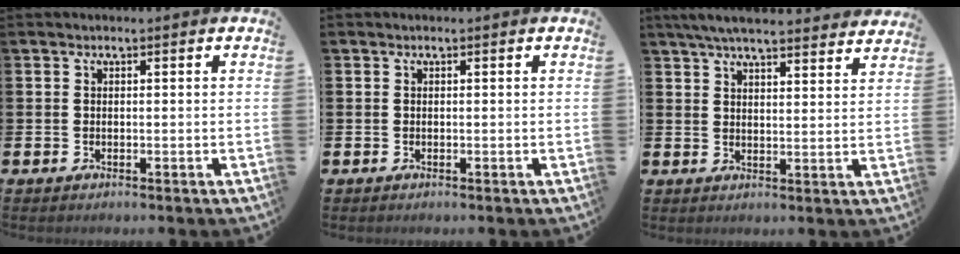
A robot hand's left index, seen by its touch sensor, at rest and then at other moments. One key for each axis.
{"total": 0.0}
{"total": 5.8, "fx": 5.5, "fy": 0.6, "fz": 1.7, "tx": -0.046, "ty": -0.024, "tz": 0.100}